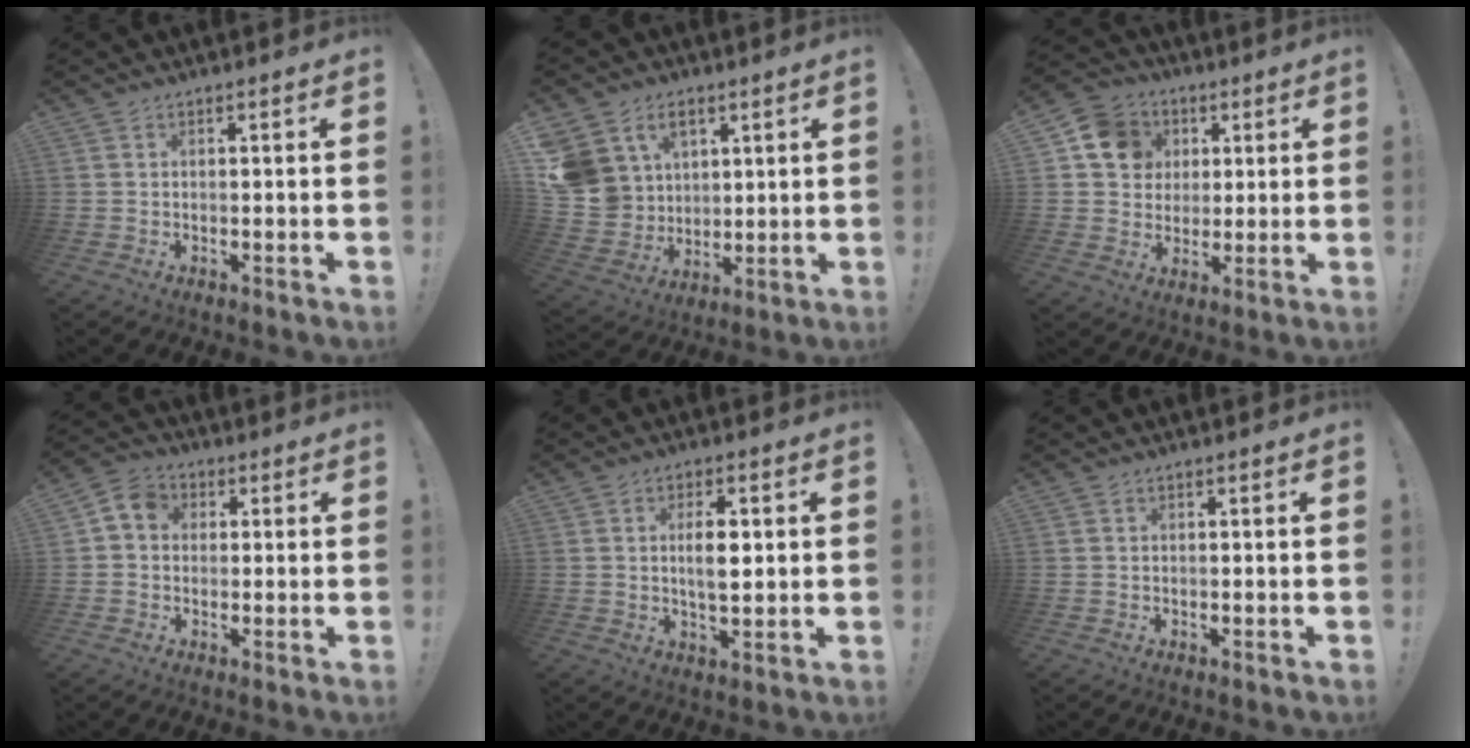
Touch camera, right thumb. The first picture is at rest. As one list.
[{"total": 12.7, "force": [5.8, 10.6, 4.0], "torque": [-0.082, -0.035, 0.121]}, {"total": 12.2, "force": [3.4, 10.9, 4.1], "torque": [-0.046, -0.005, 0.072]}, {"total": 6.1, "force": [0.8, 5.2, 3.0], "torque": [-0.045, 0.013, 0.018]}, {"total": 7.0, "force": [0.9, 3.2, 6.2], "torque": [-0.098, -0.002, 0.009]}, {"total": 0.0}]